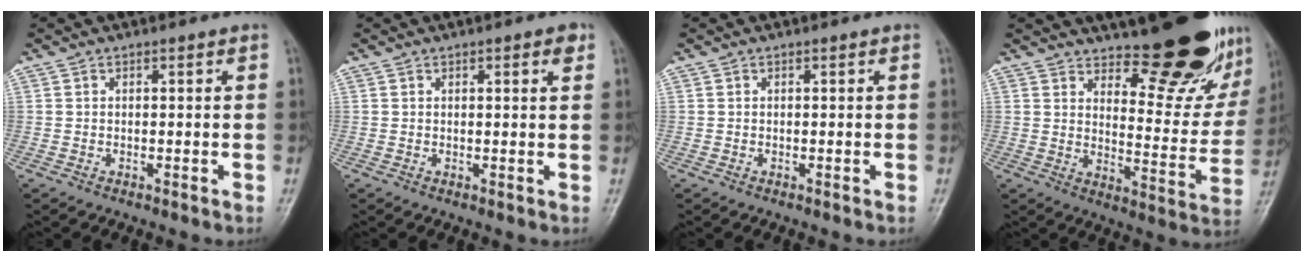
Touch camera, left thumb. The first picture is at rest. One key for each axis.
{"total": 2.1, "fx": 1.1, "fy": 0.6, "fz": 1.7, "tx": -0.017, "ty": -0.002, "tz": 0.012}
{"total": 0.0}
{"total": 18.9, "fx": 14.1, "fy": 6.1, "fz": 10.9, "tx": -0.101, "ty": -0.120, "tz": 0.192}